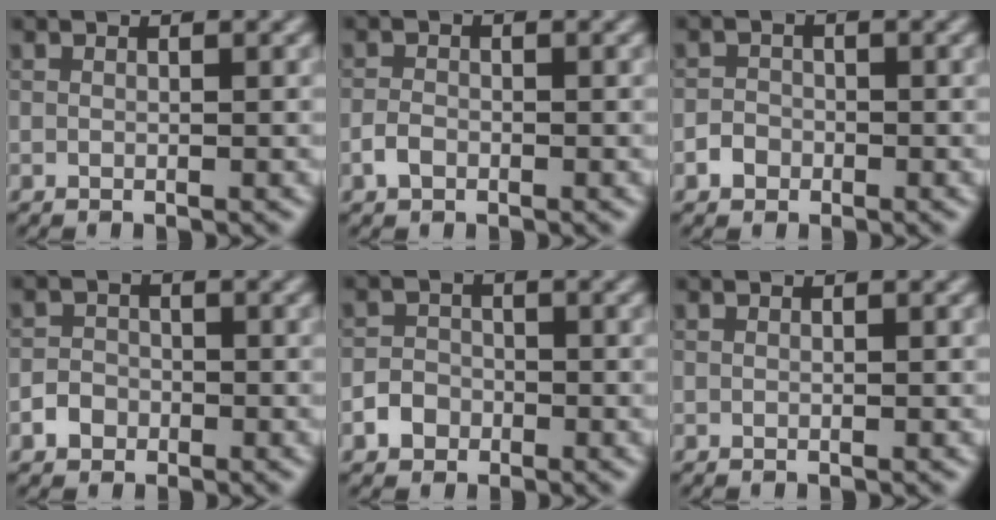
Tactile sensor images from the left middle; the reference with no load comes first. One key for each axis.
{"total": 1.3, "fx": -0.7, "fy": 0.8, "fz": 0.7, "tx": -0.011, "ty": 0.004, "tz": -0.018}
{"total": 1.5, "fx": -0.7, "fy": 1.2, "fz": 0.3, "tx": 0.003, "ty": 0.006, "tz": -0.018}
{"total": 1.8, "fx": -0.9, "fy": 1.5, "fz": 0.5, "tx": 0.004, "ty": 0.006, "tz": -0.024}
{"total": 2.2, "fx": -1.1, "fy": 1.8, "fz": 0.6, "tx": 0.004, "ty": 0.005, "tz": -0.025}
{"total": 0.0}